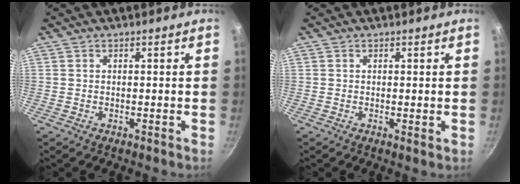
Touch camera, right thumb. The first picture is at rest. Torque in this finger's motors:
{"motor_torque": [-0.51, -0.21, -0.21, -0.12, -0.02]}